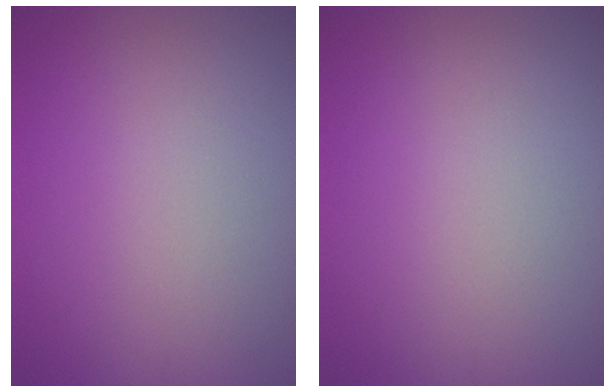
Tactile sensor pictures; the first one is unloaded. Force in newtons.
{"total": 0.0}